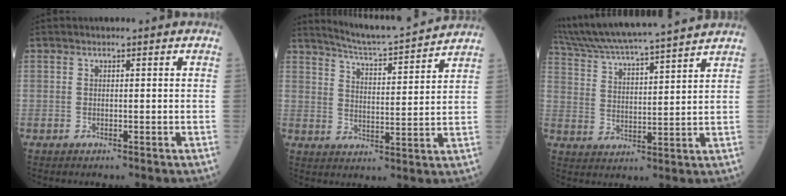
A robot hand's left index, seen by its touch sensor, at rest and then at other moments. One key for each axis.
{"total": 12.7, "fx": 12.1, "fy": -0.4, "fz": 3.8, "tx": -0.071, "ty": 0.006, "tz": 0.177}
{"total": 19.4, "fx": 17.5, "fy": 0.1, "fz": 8.2, "tx": -0.156, "ty": 0.014, "tz": 0.282}